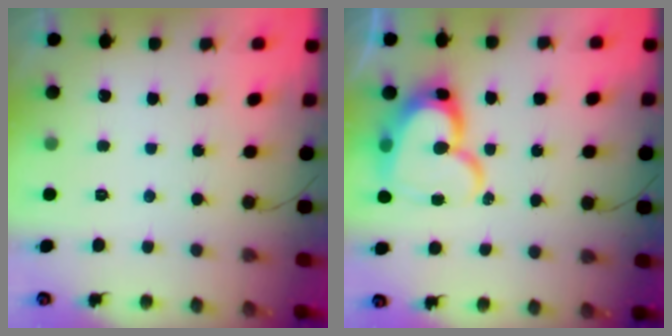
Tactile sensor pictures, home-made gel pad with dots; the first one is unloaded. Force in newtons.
{"total": 17.1, "press": 17.0, "slide": 1.8}